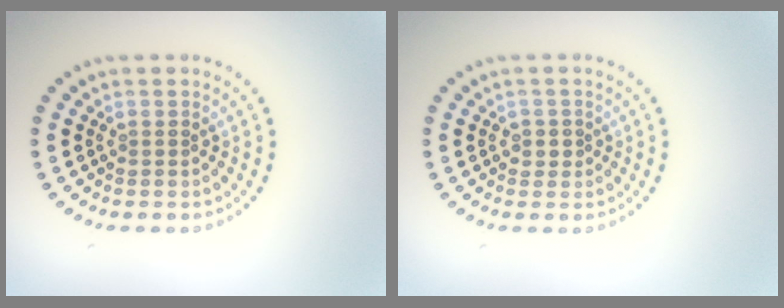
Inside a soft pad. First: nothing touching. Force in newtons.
{"total": 1.1, "press": 1.0, "slide": 0.6}